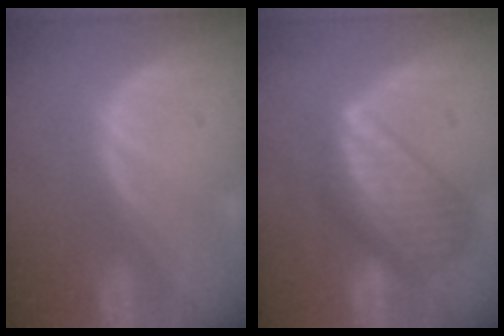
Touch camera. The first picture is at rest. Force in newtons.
{"total": 9.4, "press": 8.2, "slide": 4.6}